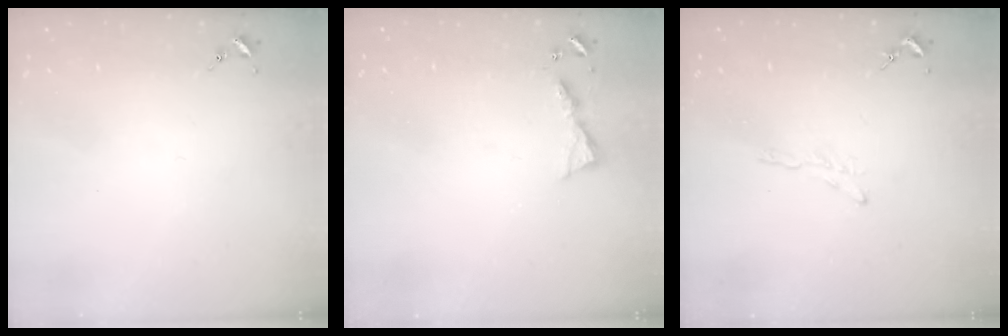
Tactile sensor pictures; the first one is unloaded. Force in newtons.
{"total": 4.9, "press": 4.9, "slide": 0.5}
{"total": 3.2, "press": 3.2, "slide": 0.3}